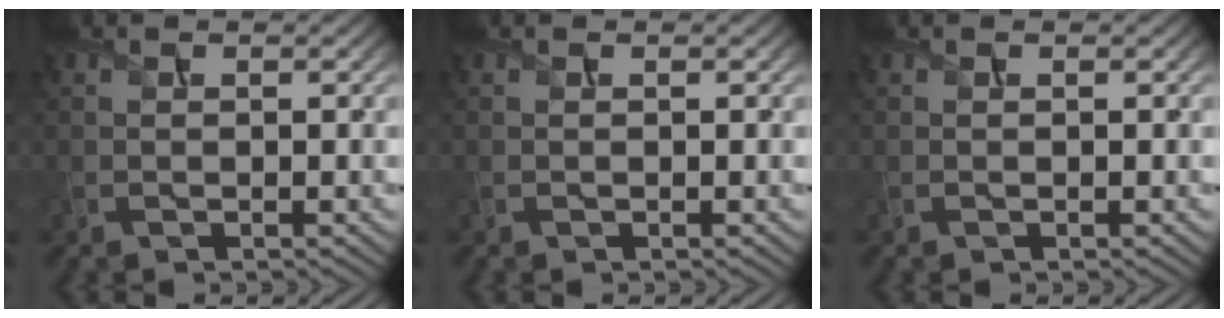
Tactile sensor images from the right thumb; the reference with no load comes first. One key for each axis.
{"total": 0.0}
{"total": 0.0}